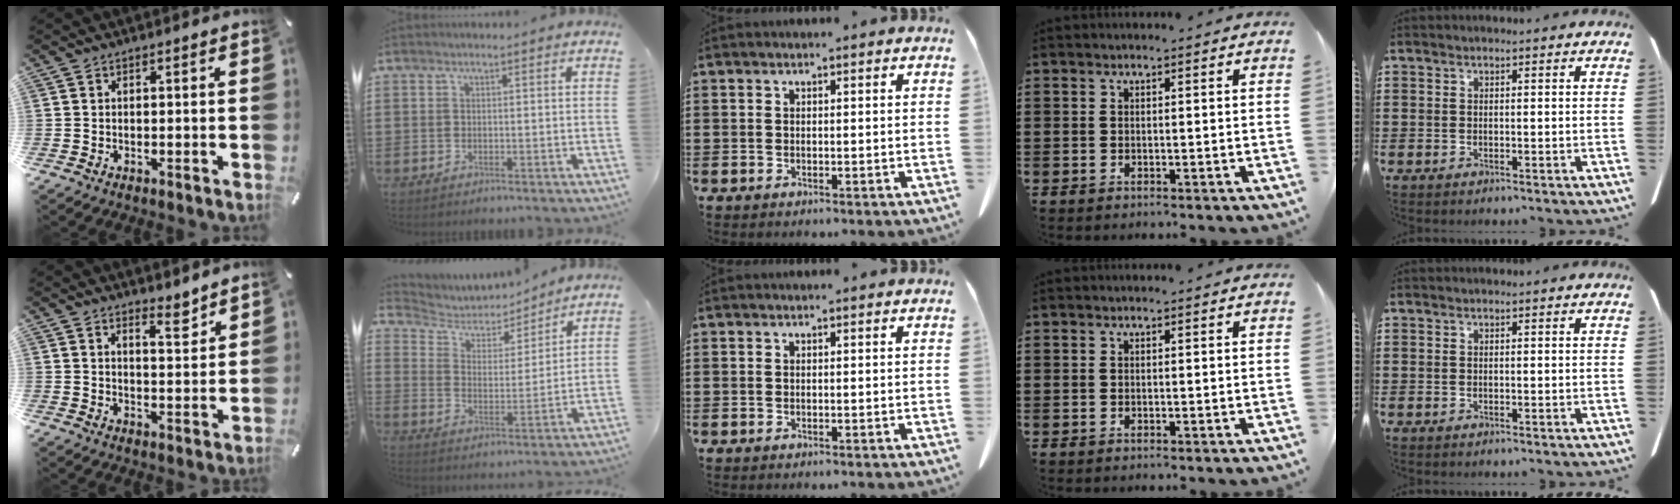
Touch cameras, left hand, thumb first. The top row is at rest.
{"thumb": {"total": 5.2, "force": [4.6, 1.4, 2.0], "torque": [-0.010, -0.041, 0.077]}, "index": {"total": 4.1, "force": [3.8, 1.5, 0.7], "torque": [-0.040, -0.025, 0.059]}}